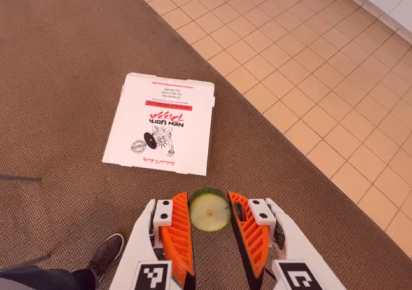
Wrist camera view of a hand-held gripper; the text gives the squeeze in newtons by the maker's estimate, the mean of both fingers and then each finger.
{"total": 8.6, "left": 8.4, "right": 8.8}